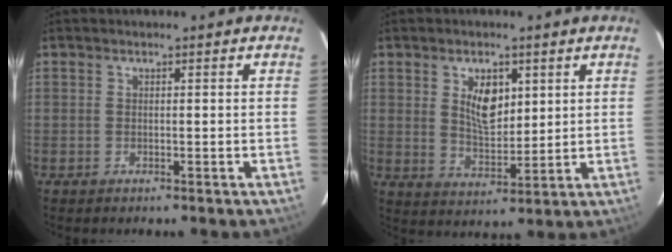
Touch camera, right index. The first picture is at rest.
{"total": 7.5, "force": [2.7, 4.0, 5.7], "torque": [-0.095, 0.001, 0.056]}